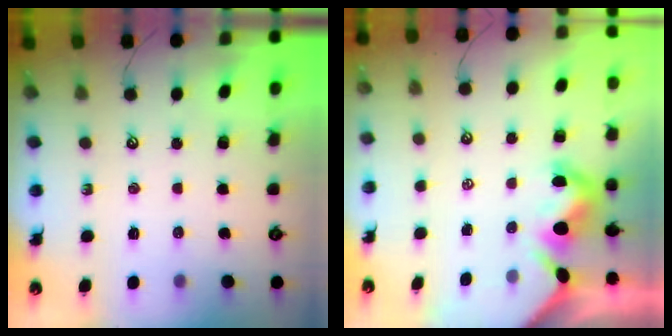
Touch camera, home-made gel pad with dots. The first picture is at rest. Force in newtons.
{"total": 3.4, "press": 3.2, "slide": 1.2}